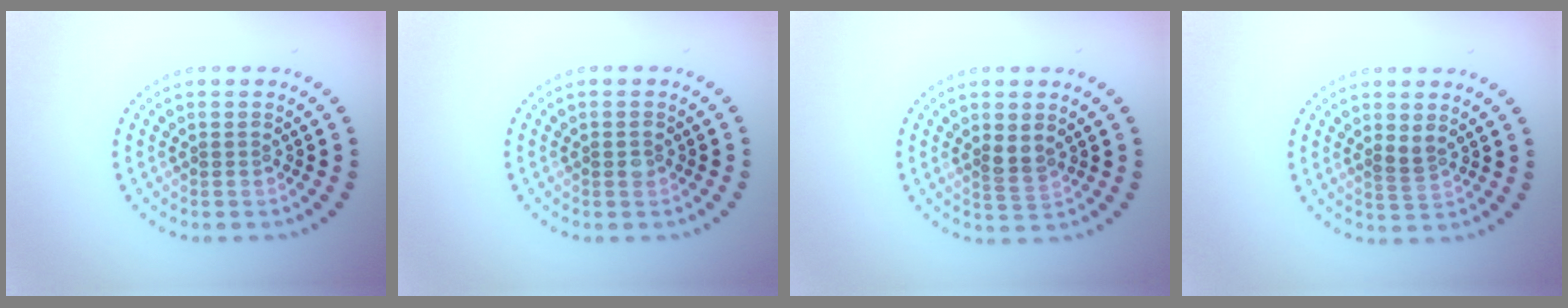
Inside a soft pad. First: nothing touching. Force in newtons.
{"total": 0.8, "press": 0.8, "slide": 0.1}
{"total": 1.8, "press": 1.5, "slide": 1.0}
{"total": 1.2, "press": 1.1, "slide": 0.6}